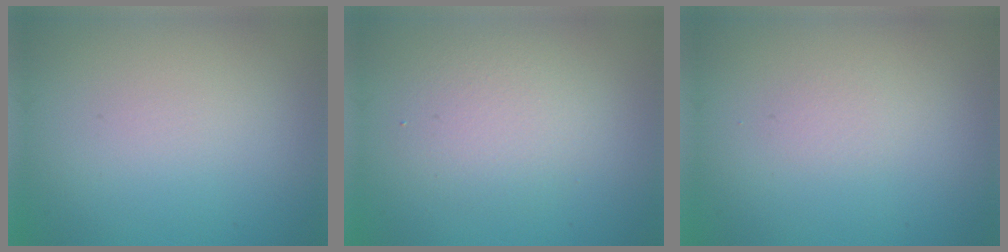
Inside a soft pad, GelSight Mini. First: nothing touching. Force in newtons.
{"total": 2.9, "press": 2.9, "slide": 0.4}
{"total": 0.6, "press": 0.6, "slide": 0.1}